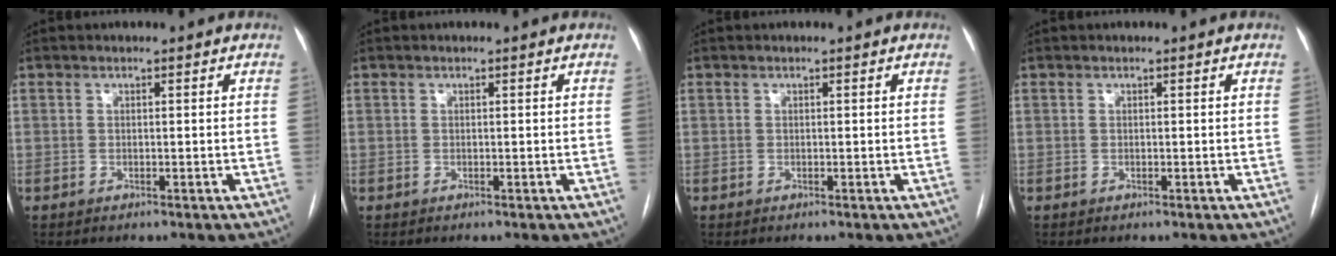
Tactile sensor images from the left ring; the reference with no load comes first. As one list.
[{"total": 0.0}, {"total": 0.0}, {"total": 0.0}]